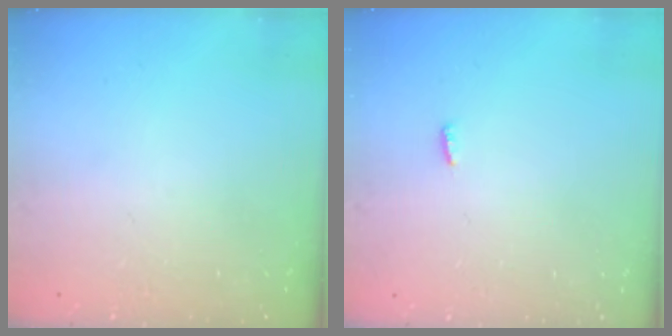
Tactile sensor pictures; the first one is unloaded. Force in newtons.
{"total": 3.0, "press": 2.9, "slide": 0.8}